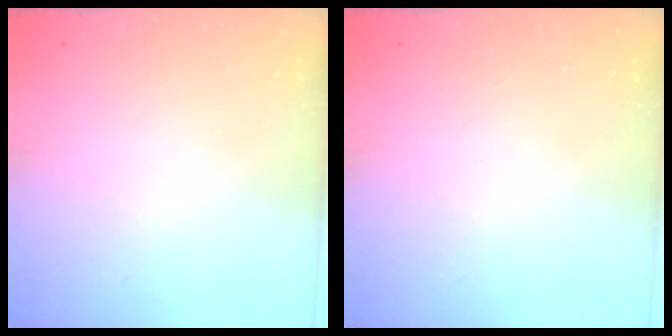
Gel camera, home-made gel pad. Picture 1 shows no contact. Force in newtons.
{"total": 0.0}